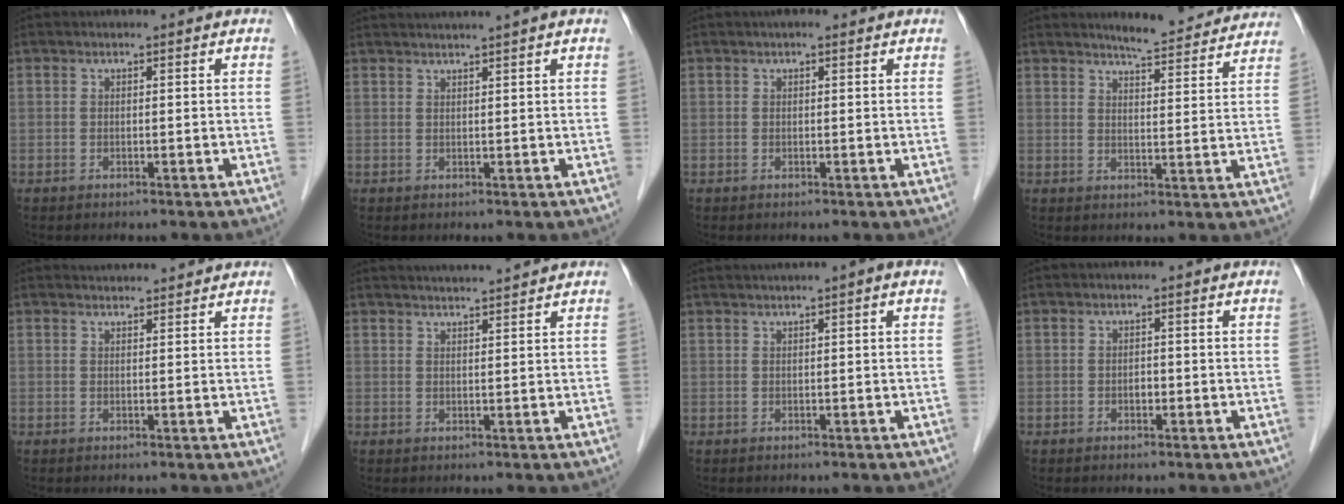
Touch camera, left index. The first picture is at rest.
{"total": 4.5, "force": [3.7, -1.2, 2.2], "torque": [-0.027, 0.022, 0.058]}
{"total": 1.3, "force": [0.9, 0.3, 0.8], "torque": [-0.015, 0.010, 0.010]}
{"total": 10.5, "force": [10.0, 1.1, 3.1], "torque": [-0.038, -0.005, 0.116]}
{"total": 3.9, "force": [3.9, 0.4, 0.4], "torque": [-0.012, 0.025, 0.052]}
{"total": 5.5, "force": [5.2, -0.9, 1.5], "torque": [-0.022, 0.018, 0.074]}
{"total": 2.7, "force": [1.7, -0.4, 2.1], "torque": [-0.039, 0.015, 0.031]}
{"total": 0.9, "force": [-0.4, 0.6, 0.6], "torque": [-0.012, 0.003, -0.006]}